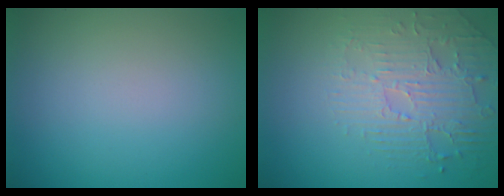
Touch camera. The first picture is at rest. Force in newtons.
{"total": 2.8, "press": 2.5, "slide": 1.4}